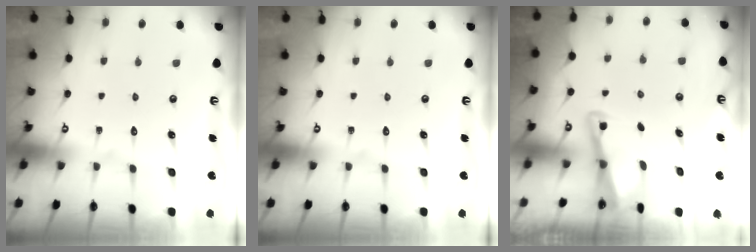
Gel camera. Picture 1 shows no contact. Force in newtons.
{"total": 0.0}
{"total": 3.3, "press": 3.3, "slide": 0.3}